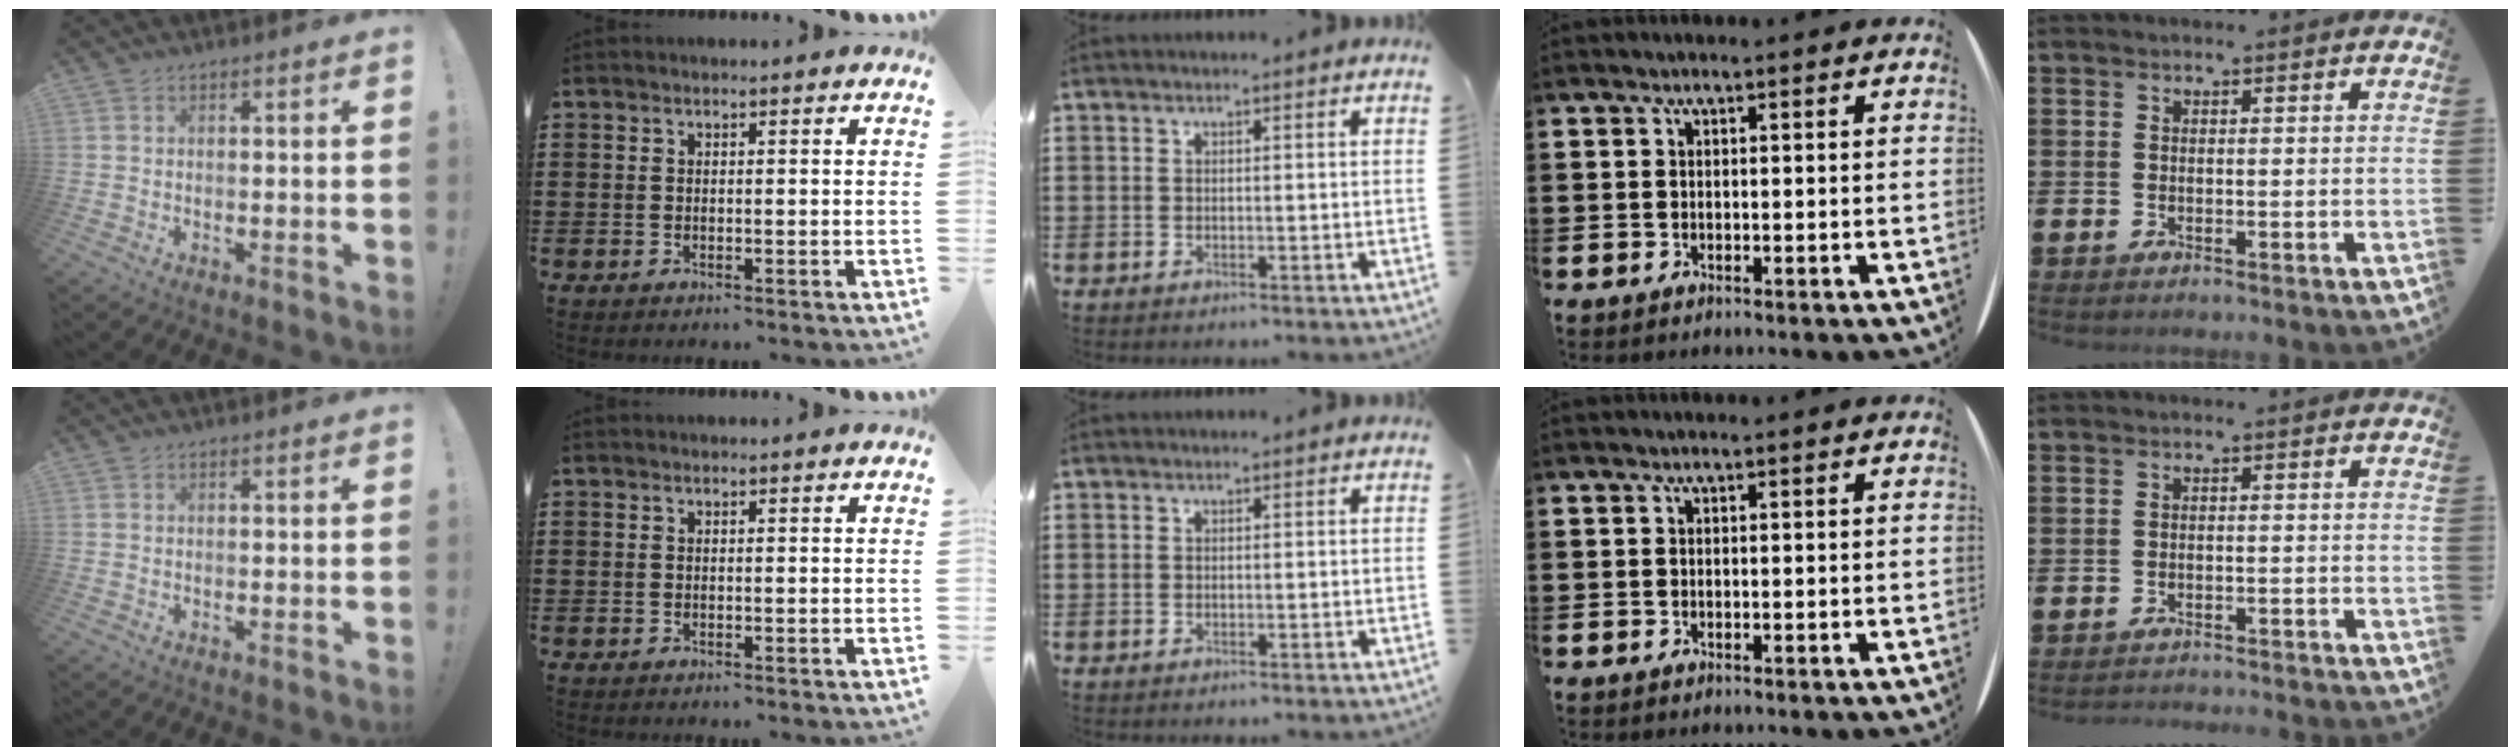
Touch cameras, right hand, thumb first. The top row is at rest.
{"little": {"total": 0.9, "force": [-0.9, -0.1, -0.1], "torque": [-0.002, 0.005, -0.019]}}